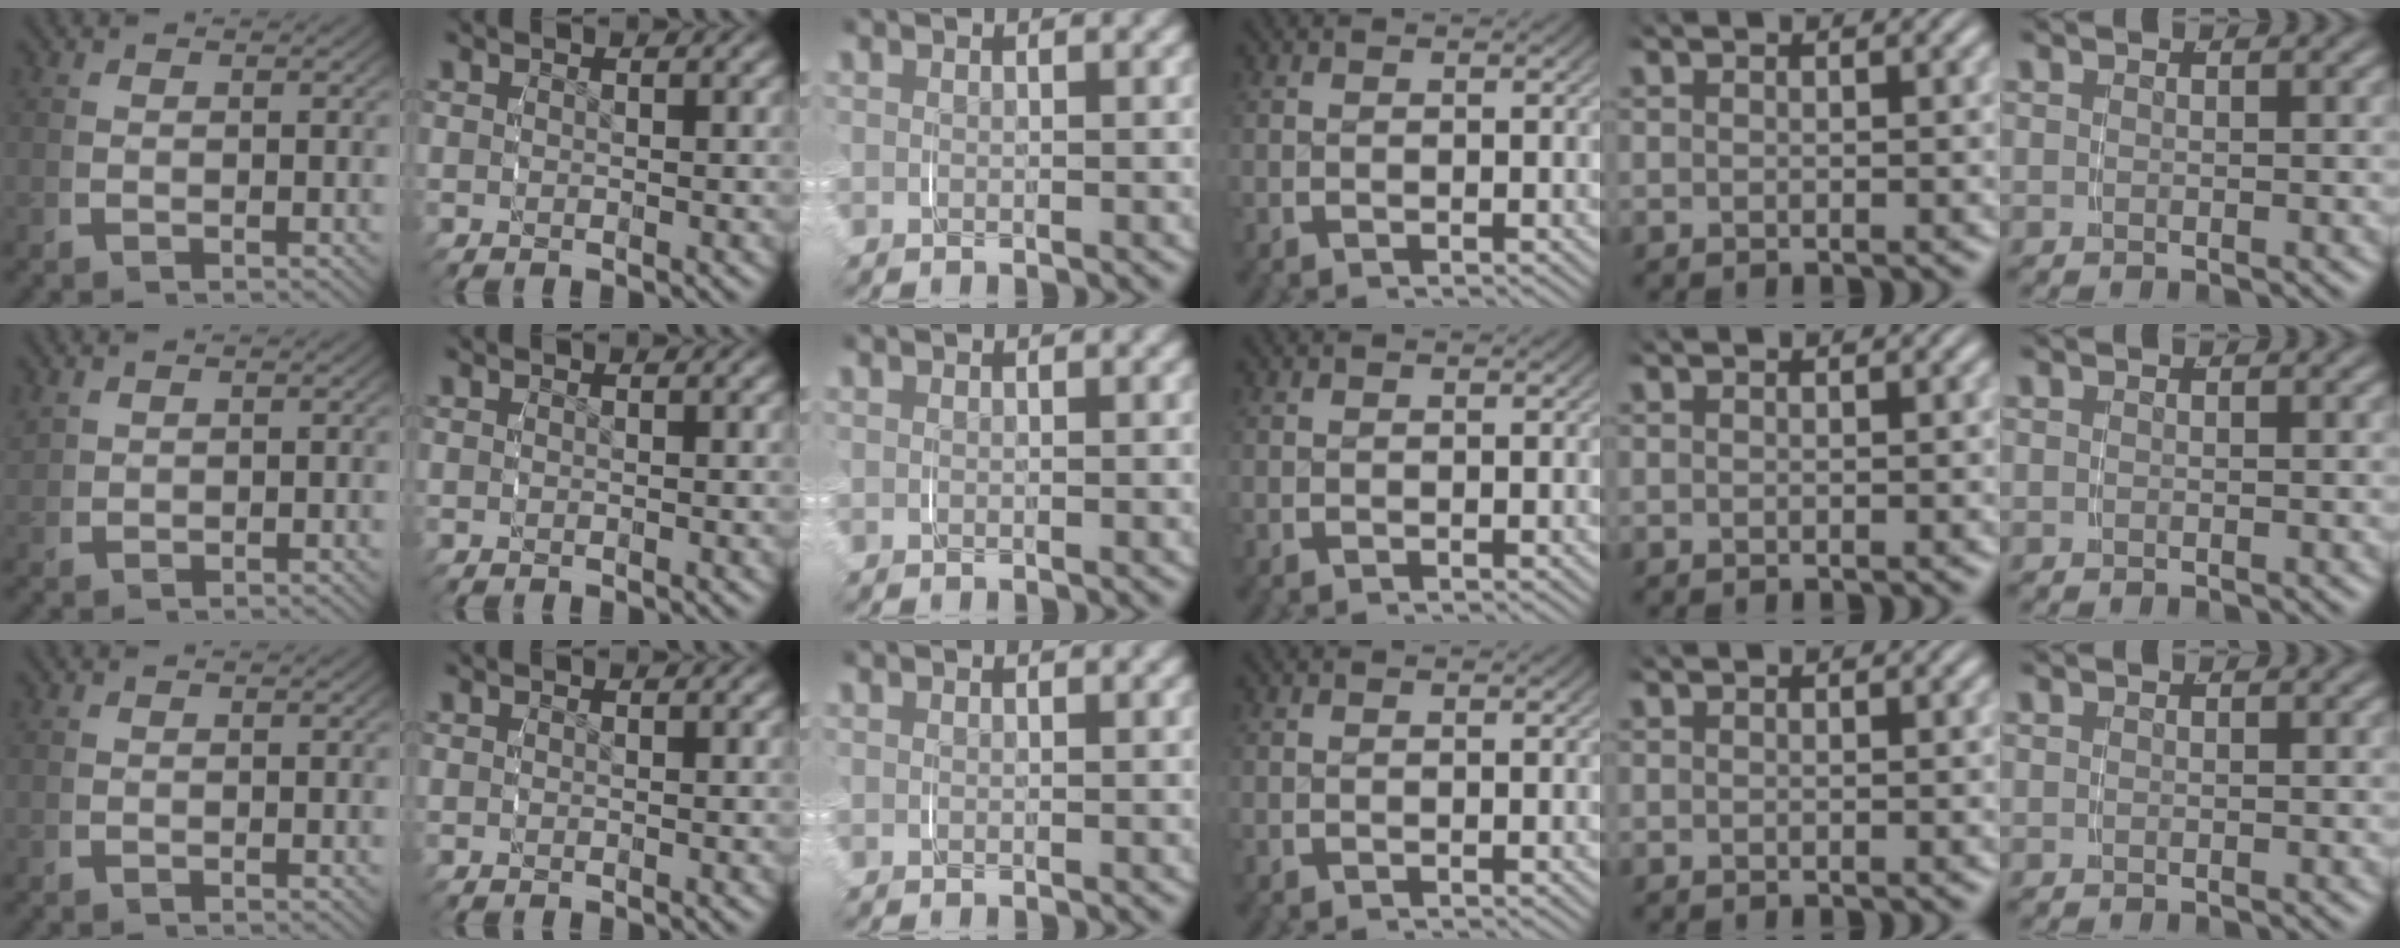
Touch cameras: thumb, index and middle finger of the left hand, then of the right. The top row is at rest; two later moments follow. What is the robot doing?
{"motion": "grasp_and_lifting", "object": "jewelry box"}